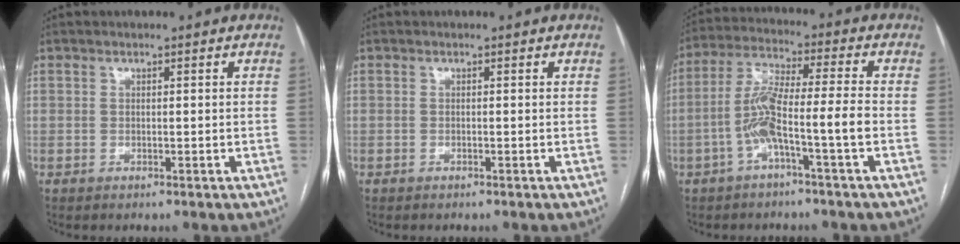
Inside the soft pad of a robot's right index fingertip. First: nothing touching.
{"total": 0.0}
{"total": 8.6, "force": [-3.2, -0.3, 8.0], "torque": [-0.162, 0.023, -0.062]}